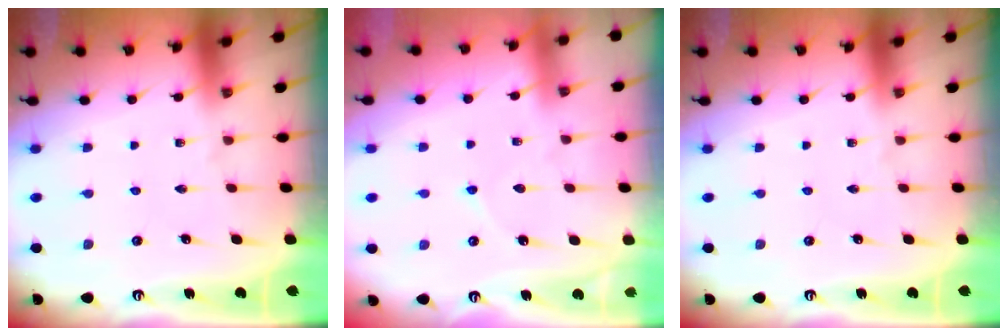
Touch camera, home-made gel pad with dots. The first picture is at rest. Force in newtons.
{"total": 3.6, "press": 3.6, "slide": 0.2}
{"total": 0.0}